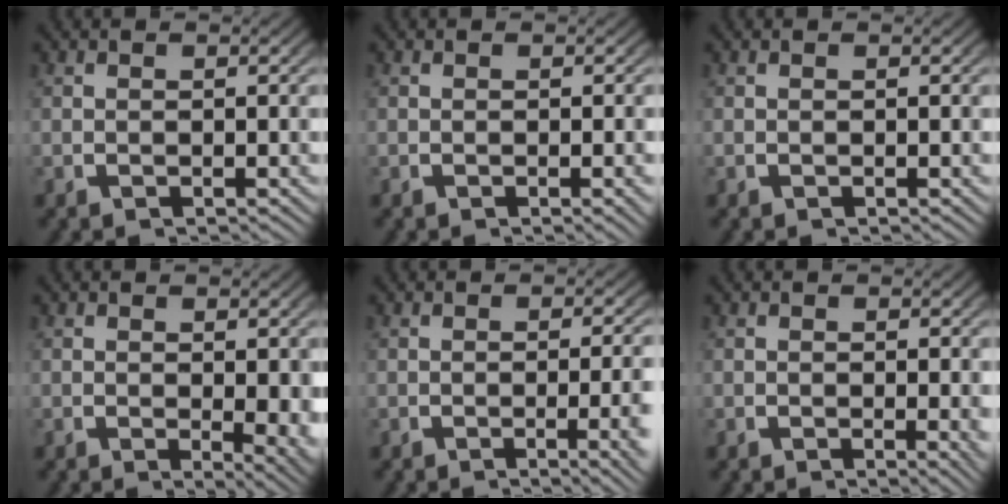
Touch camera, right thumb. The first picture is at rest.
{"total": 0.9, "force": [-0.2, 0.0, 0.9], "torque": [-0.012, 0.003, -0.002]}
{"total": 0.0}
{"total": 3.4, "force": [-0.1, 1.3, 3.1], "torque": [-0.036, -0.016, 0.005]}
{"total": 3.8, "force": [-1.1, 0.7, 3.5], "torque": [-0.042, 0.003, -0.018]}
{"total": 1.3, "force": [0.1, 0.1, 1.3], "torque": [-0.014, -0.003, 0.001]}